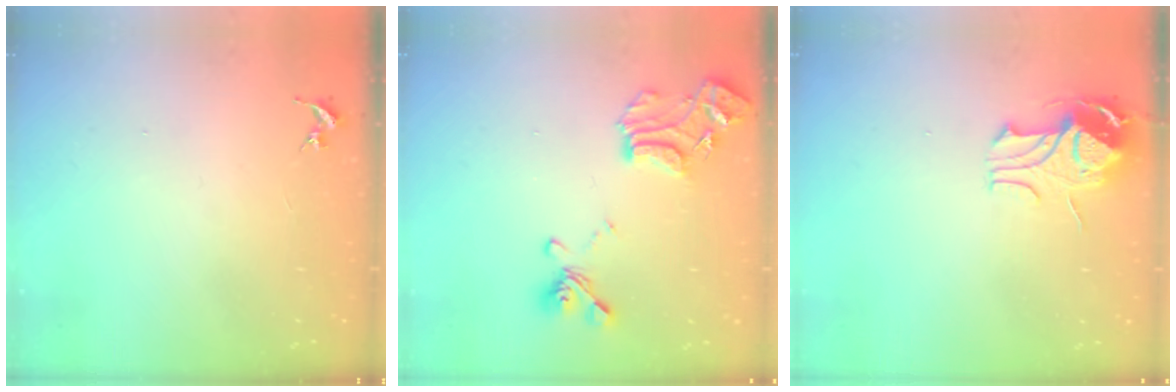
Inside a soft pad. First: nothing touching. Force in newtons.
{"total": 16.4, "press": 16.4, "slide": 1.4}
{"total": 9.9, "press": 9.8, "slide": 1.4}